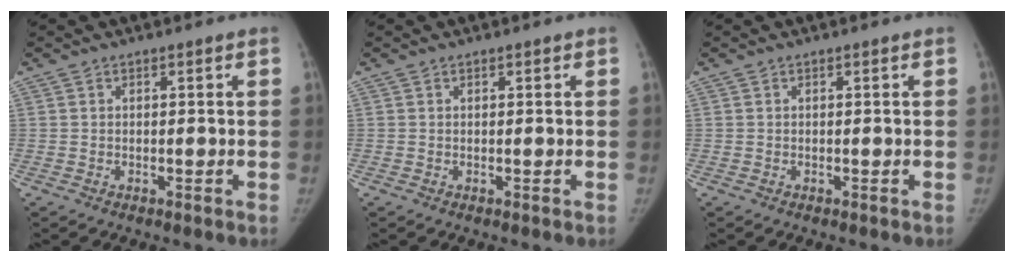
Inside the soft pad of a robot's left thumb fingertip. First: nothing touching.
{"total": 0.0}
{"total": 0.0}